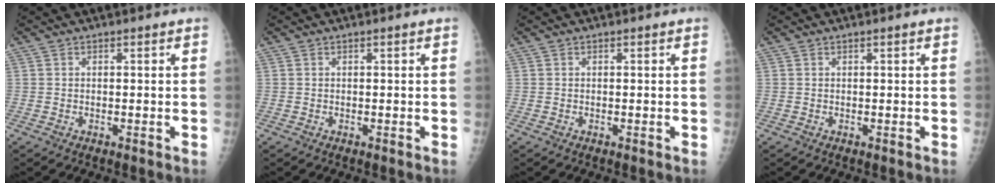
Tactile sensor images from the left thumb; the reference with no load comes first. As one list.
[{"total": 0.0}, {"total": 0.0}, {"total": 0.0}]